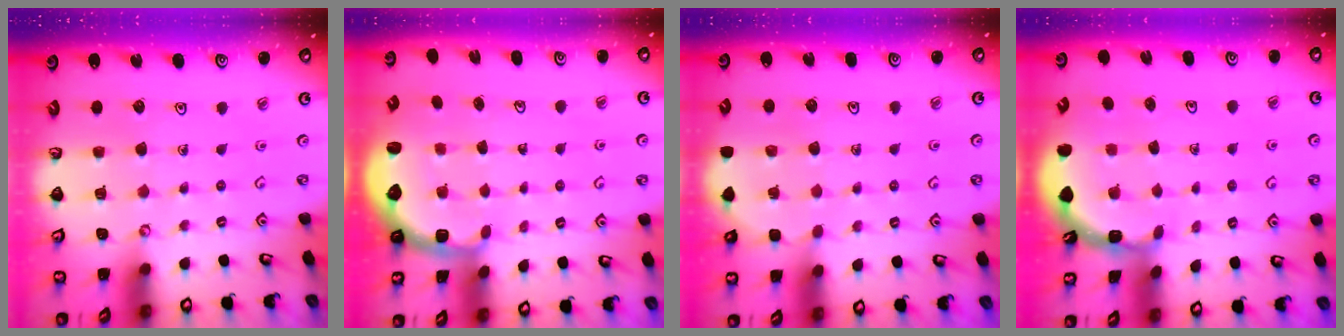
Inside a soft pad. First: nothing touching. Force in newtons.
{"total": 2.6, "press": 2.0, "slide": 1.7}
{"total": 3.6, "press": 3.6, "slide": 0.4}
{"total": 2.2, "press": 2.2, "slide": 0.4}